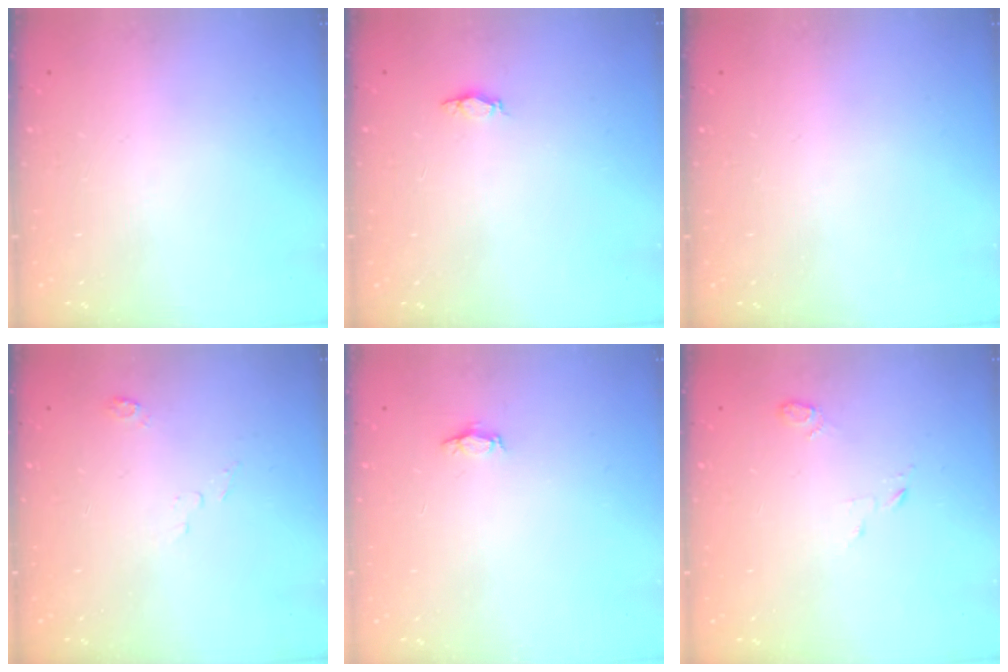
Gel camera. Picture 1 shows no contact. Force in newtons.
{"total": 4.0, "press": 3.7, "slide": 1.5}
{"total": 0.0}
{"total": 3.3, "press": 3.2, "slide": 0.4}
{"total": 2.8, "press": 2.8, "slide": 0.4}
{"total": 3.3, "press": 3.2, "slide": 0.7}